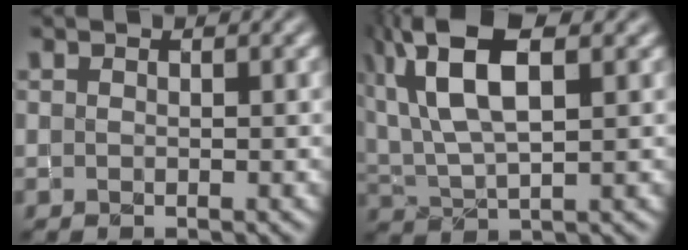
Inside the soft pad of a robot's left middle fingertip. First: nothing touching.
{"total": 9.8, "force": [4.1, 3.9, 8.0], "torque": [-0.164, 0.026, 0.071]}